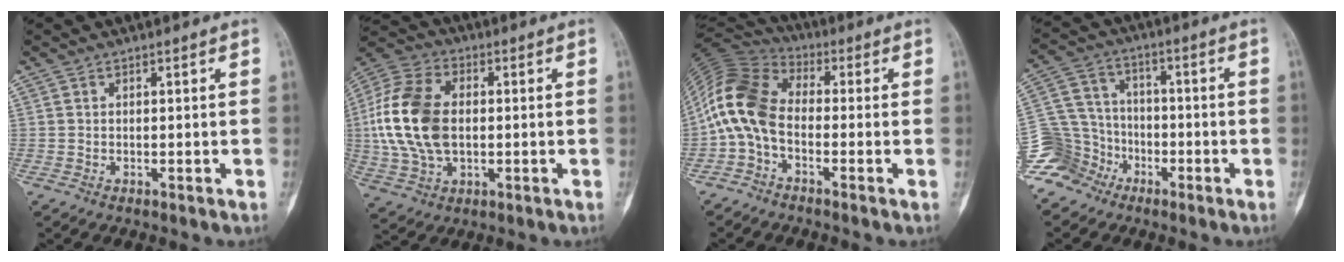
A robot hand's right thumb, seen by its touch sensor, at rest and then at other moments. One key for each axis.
{"total": 17.6, "fx": 0.3, "fy": 11.4, "fz": 13.4, "tx": -0.273, "ty": 0.014, "tz": 0.006}
{"total": 12.1, "fx": -2.2, "fy": 7.7, "fz": 9.1, "tx": -0.187, "ty": 0.043, "tz": -0.062}
{"total": 11.7, "fx": -6.8, "fy": 9.3, "fz": 1.6, "tx": -0.024, "ty": 0.065, "tz": -0.132}